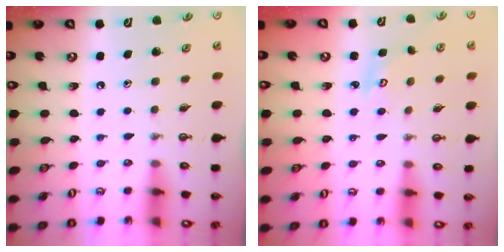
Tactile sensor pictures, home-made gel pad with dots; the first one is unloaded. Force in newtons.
{"total": 2.8, "press": 2.8, "slide": 0.3}